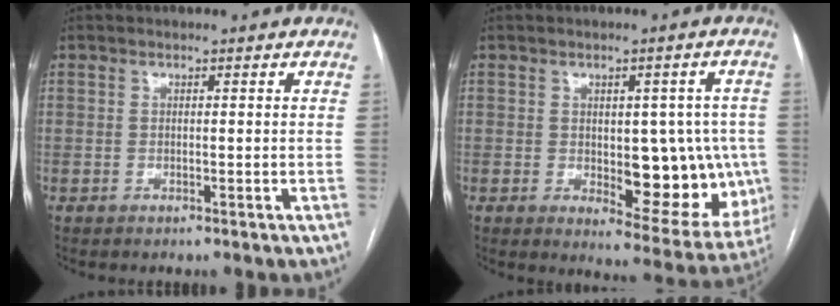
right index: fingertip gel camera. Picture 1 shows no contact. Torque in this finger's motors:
{"motor_torque": [1.01, 0.06, 0.22, 0.04]}